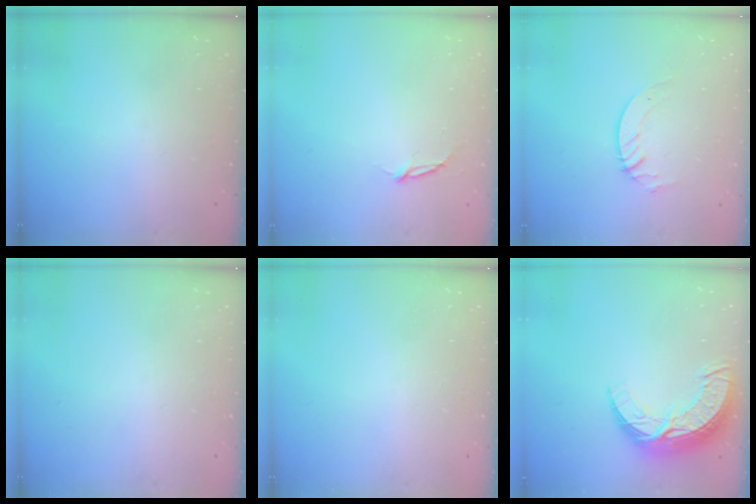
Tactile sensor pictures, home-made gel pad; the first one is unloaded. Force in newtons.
{"total": 2.8, "press": 2.8, "slide": 0.3}
{"total": 4.5, "press": 4.4, "slide": 0.4}
{"total": 0.0}
{"total": 0.0}
{"total": 13.0, "press": 12.9, "slide": 1.0}